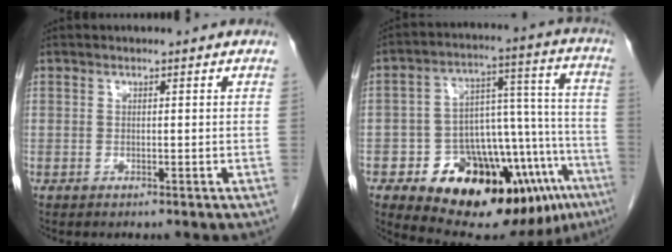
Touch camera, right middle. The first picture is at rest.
{"total": 23.7, "force": [-13.0, 9.2, 17.6], "torque": [-0.190, 0.054, -0.182]}